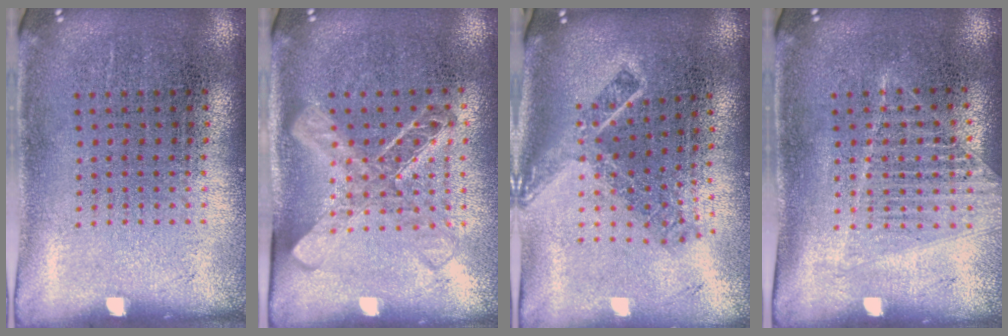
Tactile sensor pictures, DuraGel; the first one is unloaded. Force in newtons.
{"total": 1.6, "press": 1.5, "slide": 0.7}
{"total": 1.9, "press": 1.4, "slide": 1.4}
{"total": 1.2, "press": 1.2, "slide": 0.0}